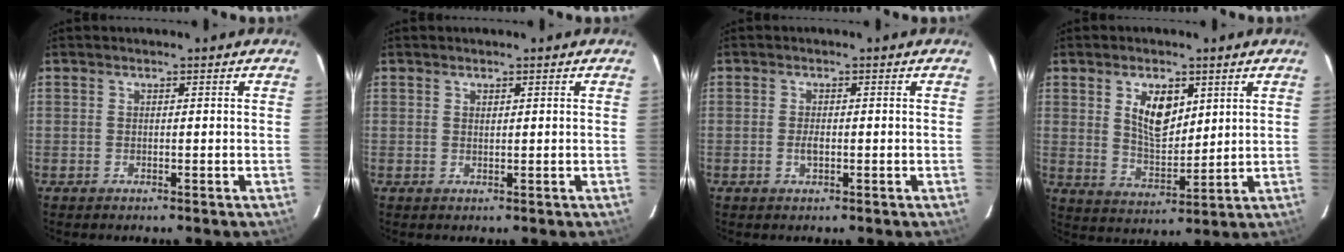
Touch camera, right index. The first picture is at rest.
{"total": 0.6, "force": [0.4, 0.2, 0.3], "torque": [-0.004, 0.001, 0.009]}
{"total": 1.7, "force": [-0.4, 0.9, 1.4], "torque": [-0.029, 0.000, -0.008]}
{"total": 8.4, "force": [3.4, 4.5, 6.3], "torque": [-0.109, 0.002, 0.070]}